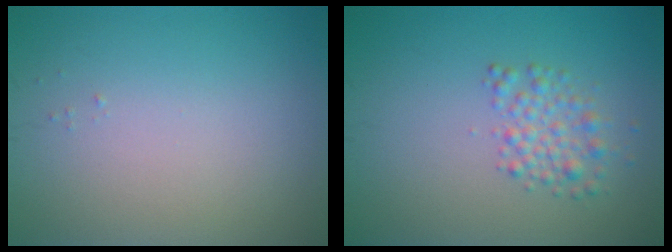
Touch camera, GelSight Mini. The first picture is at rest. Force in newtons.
{"total": 2.3, "press": 2.3, "slide": 0.0}